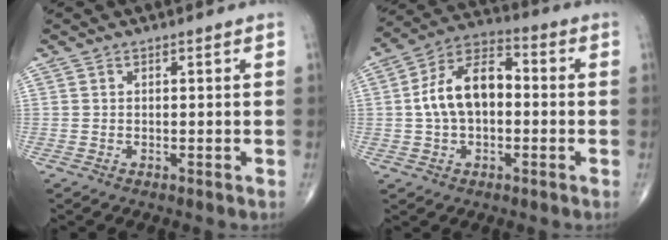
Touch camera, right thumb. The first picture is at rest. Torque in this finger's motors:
{"motor_torque": [1.68, 1.92, 1.19, -0.07, 0.14]}